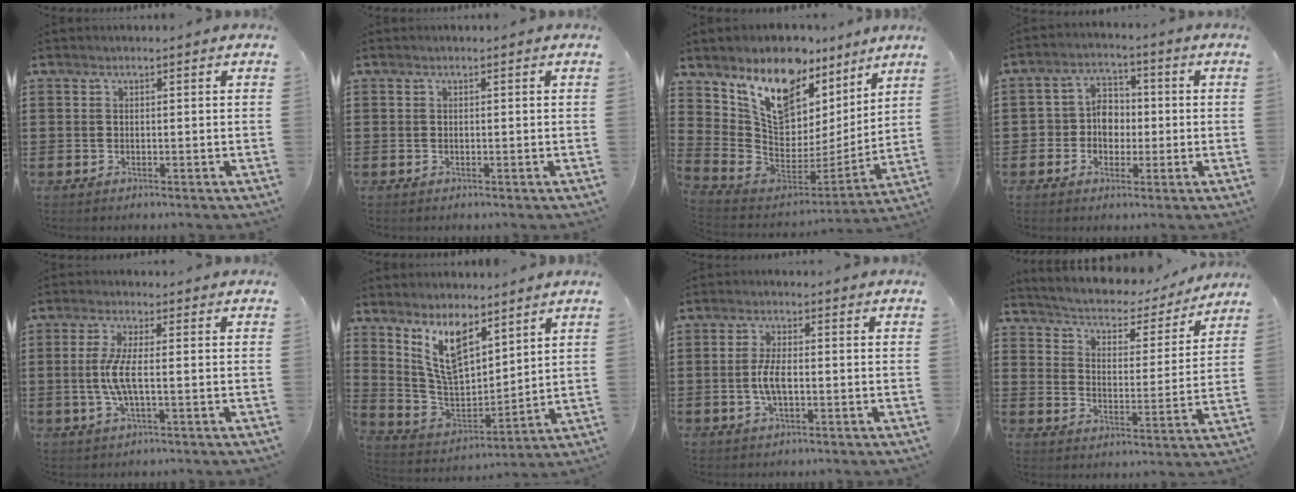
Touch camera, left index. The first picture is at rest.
{"total": 0.0}
{"total": 11.6, "force": [7.5, 6.9, 5.6], "torque": [-0.146, -0.052, 0.140]}
{"total": 4.8, "force": [-1.1, 4.3, 1.8], "torque": [-0.051, 0.014, -0.026]}
{"total": 5.5, "force": [-0.5, 1.2, 5.3], "torque": [-0.125, -0.008, -0.020]}
{"total": 10.3, "force": [6.7, 4.6, 6.3], "torque": [-0.157, -0.022, 0.126]}
{"total": 4.5, "force": [-0.7, 1.7, 4.1], "torque": [-0.096, -0.003, -0.020]}
{"total": 3.0, "force": [2.9, 0.6, 0.5], "torque": [-0.032, -0.027, 0.037]}